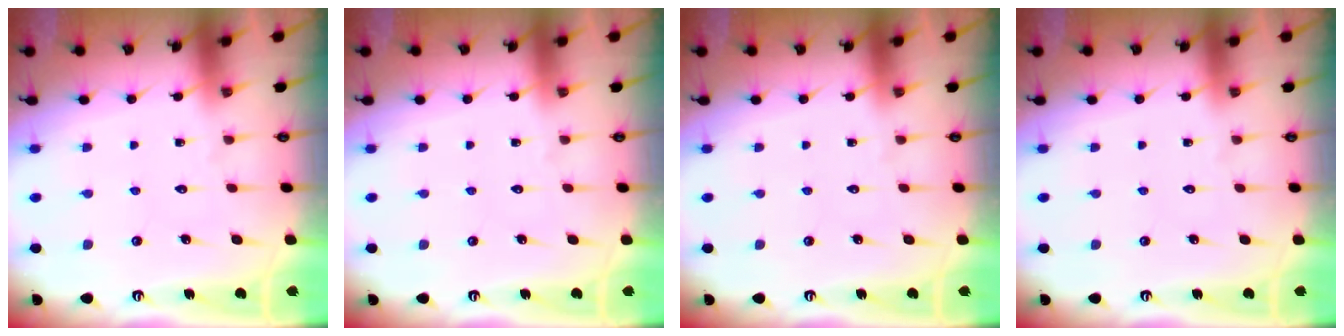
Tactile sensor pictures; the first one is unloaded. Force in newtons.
{"total": 0.0}
{"total": 0.0}
{"total": 0.0}